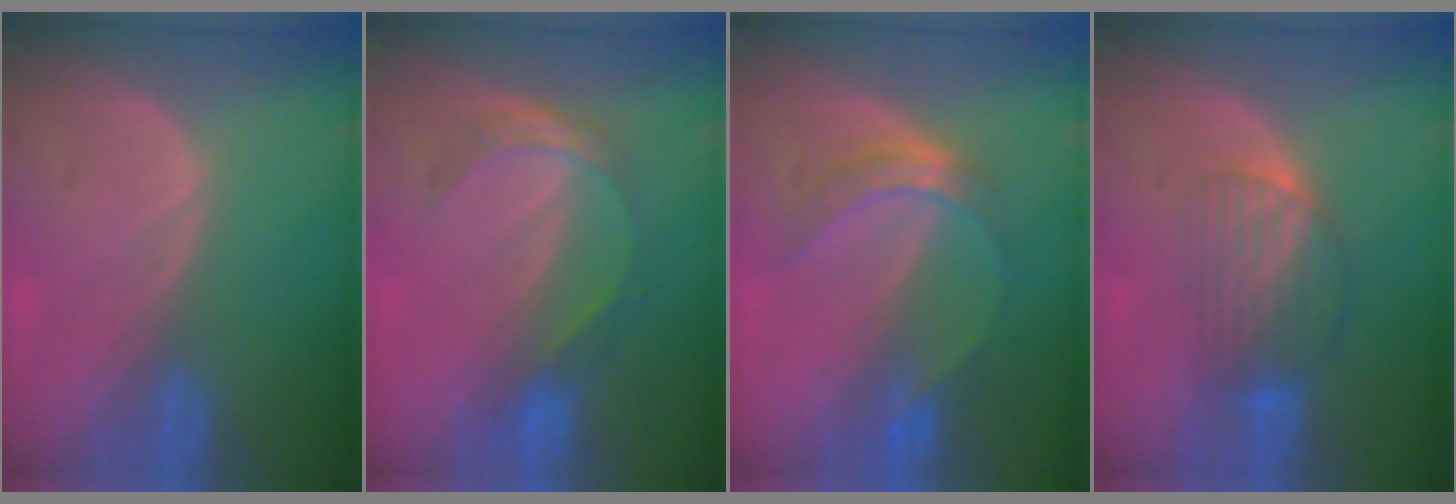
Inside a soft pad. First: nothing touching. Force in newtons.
{"total": 4.5, "press": 4.5, "slide": 0.2}
{"total": 5.0, "press": 4.8, "slide": 1.4}
{"total": 6.6, "press": 5.8, "slide": 3.3}